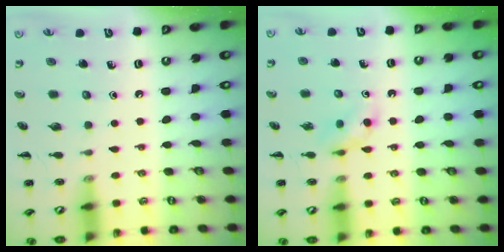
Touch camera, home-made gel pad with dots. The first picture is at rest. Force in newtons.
{"total": 3.3, "press": 3.1, "slide": 1.1}